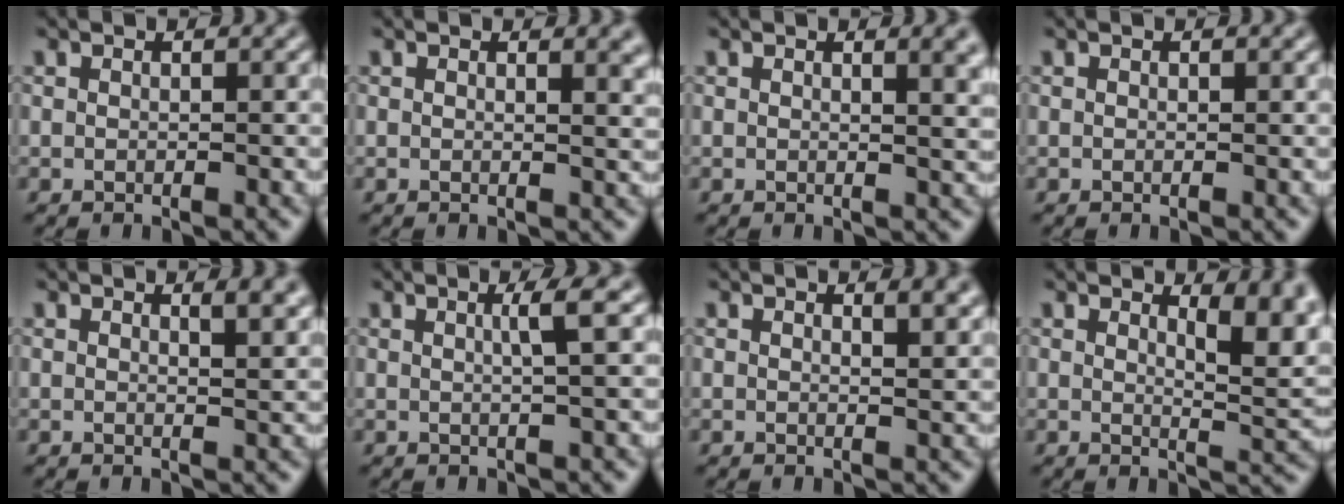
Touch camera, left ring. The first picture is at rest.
{"total": 2.2, "force": [1.1, 0.9, 1.7], "torque": [-0.011, 0.001, 0.015]}
{"total": 3.0, "force": [1.3, 1.2, 2.5], "torque": [-0.015, 0.005, 0.015]}
{"total": 0.0}
{"total": 2.5, "force": [1.4, 0.9, 1.9], "torque": [-0.012, 0.003, 0.019]}
{"total": 2.1, "force": [0.5, 0.3, 2.0], "torque": [-0.032, 0.004, 0.004]}
{"total": 2.1, "force": [1.2, 0.7, 1.6], "torque": [-0.012, 0.001, 0.018]}
{"total": 5.0, "force": [2.2, 1.8, 4.2], "torque": [-0.043, -0.004, 0.034]}